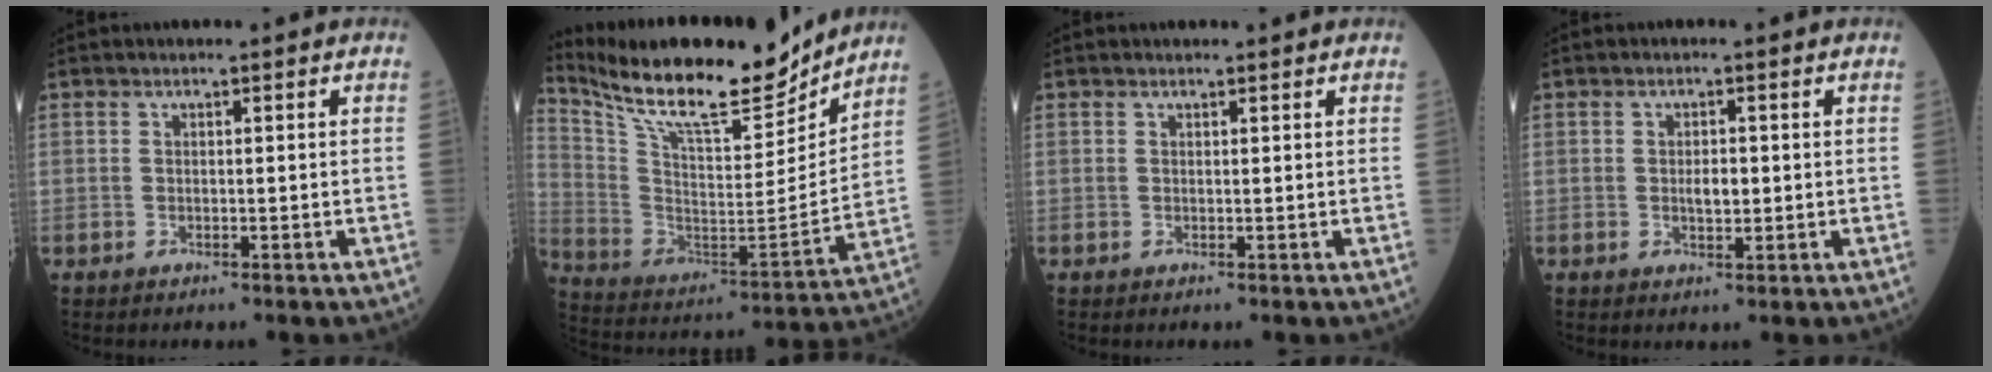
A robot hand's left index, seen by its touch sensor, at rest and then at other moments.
{"total": 21.3, "force": [18.5, 3.9, 9.9], "torque": [-0.196, -0.008, 0.310]}
{"total": 1.2, "force": [1.2, 0.2, 0.2], "torque": [-0.009, 0.007, 0.017]}
{"total": 2.1, "force": [0.1, 1.0, 1.9], "torque": [-0.035, -0.001, 0.003]}